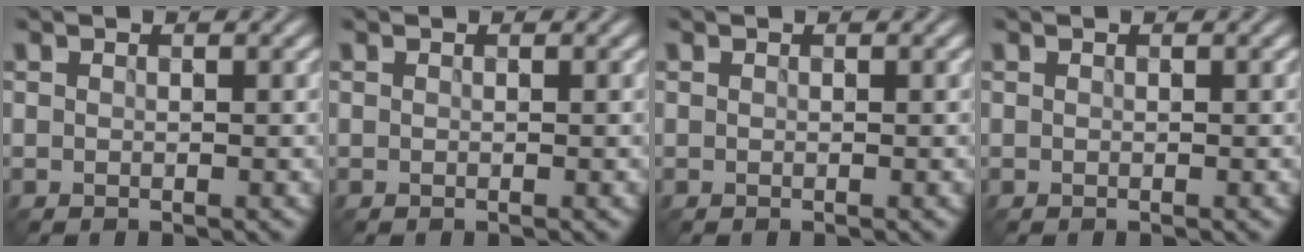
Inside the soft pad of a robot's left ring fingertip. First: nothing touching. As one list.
[{"total": 0.0}, {"total": 0.0}, {"total": 0.0}]